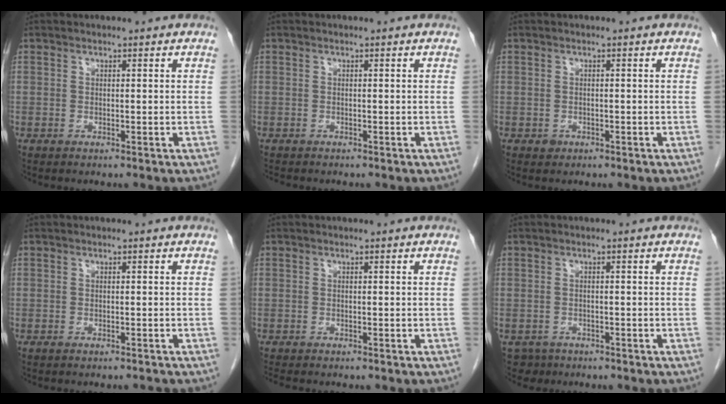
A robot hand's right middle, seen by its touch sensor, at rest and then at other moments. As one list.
[{"total": 1.6, "force": [-1.4, 0.5, 0.6], "torque": [-0.014, -0.004, -0.018]}, {"total": 0.8, "force": [-0.4, 0.7, 0.1], "torque": [-0.002, 0.002, -0.005]}, {"total": 0.9, "force": [-0.9, 0.0, 0.3], "torque": [-0.007, -0.002, -0.013]}, {"total": 2.0, "force": [-1.8, 0.4, 0.8], "torque": [-0.018, -0.005, -0.024]}, {"total": 2.4, "force": [-1.6, 1.7, -0.2], "torque": [0.000, 0.003, -0.025]}]